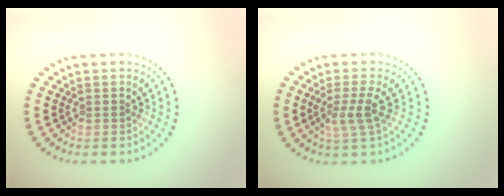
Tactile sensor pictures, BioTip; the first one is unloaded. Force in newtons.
{"total": 2.6, "press": 2.0, "slide": 1.6}